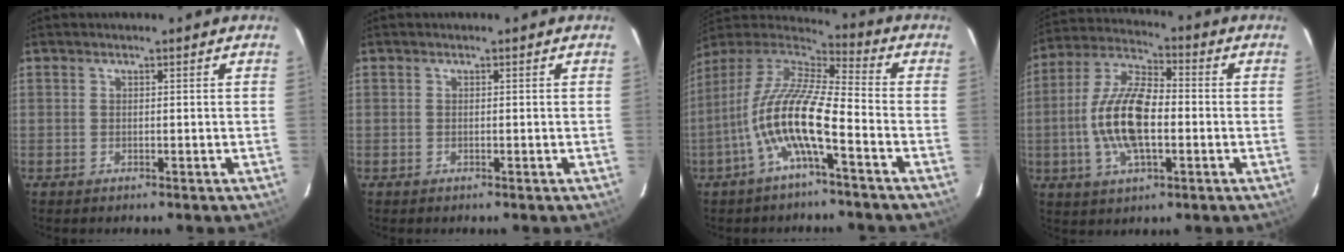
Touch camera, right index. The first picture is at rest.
{"total": 0.0}
{"total": 14.2, "force": [-5.2, 2.7, 12.9], "torque": [-0.247, -0.005, -0.106]}
{"total": 14.1, "force": [-2.2, 5.7, 12.7], "torque": [-0.263, 0.006, -0.045]}